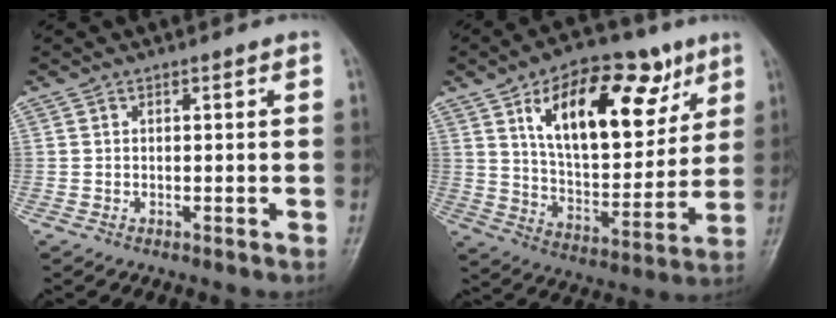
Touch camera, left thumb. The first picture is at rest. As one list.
[{"total": 22.3, "force": [9.9, 11.5, 16.4], "torque": [-0.208, -0.030, 0.164]}]